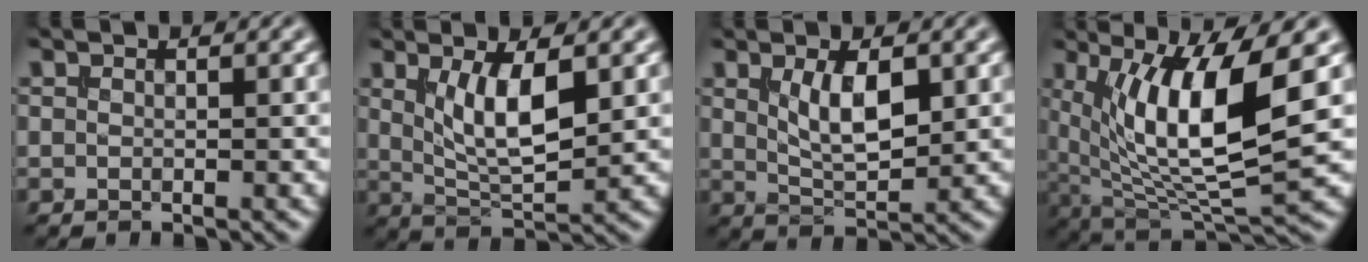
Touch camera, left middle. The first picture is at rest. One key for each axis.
{"total": 5.5, "fx": 1.5, "fy": 1.8, "fz": 4.9, "tx": -0.093, "ty": -0.012, "tz": 0.033}
{"total": 4.3, "fx": 1.3, "fy": 1.6, "fz": 3.8, "tx": -0.077, "ty": -0.004, "tz": 0.027}
{"total": 11.0, "fx": 2.8, "fy": 3.0, "fz": 10.2, "tx": -0.171, "ty": -0.008, "tz": 0.054}